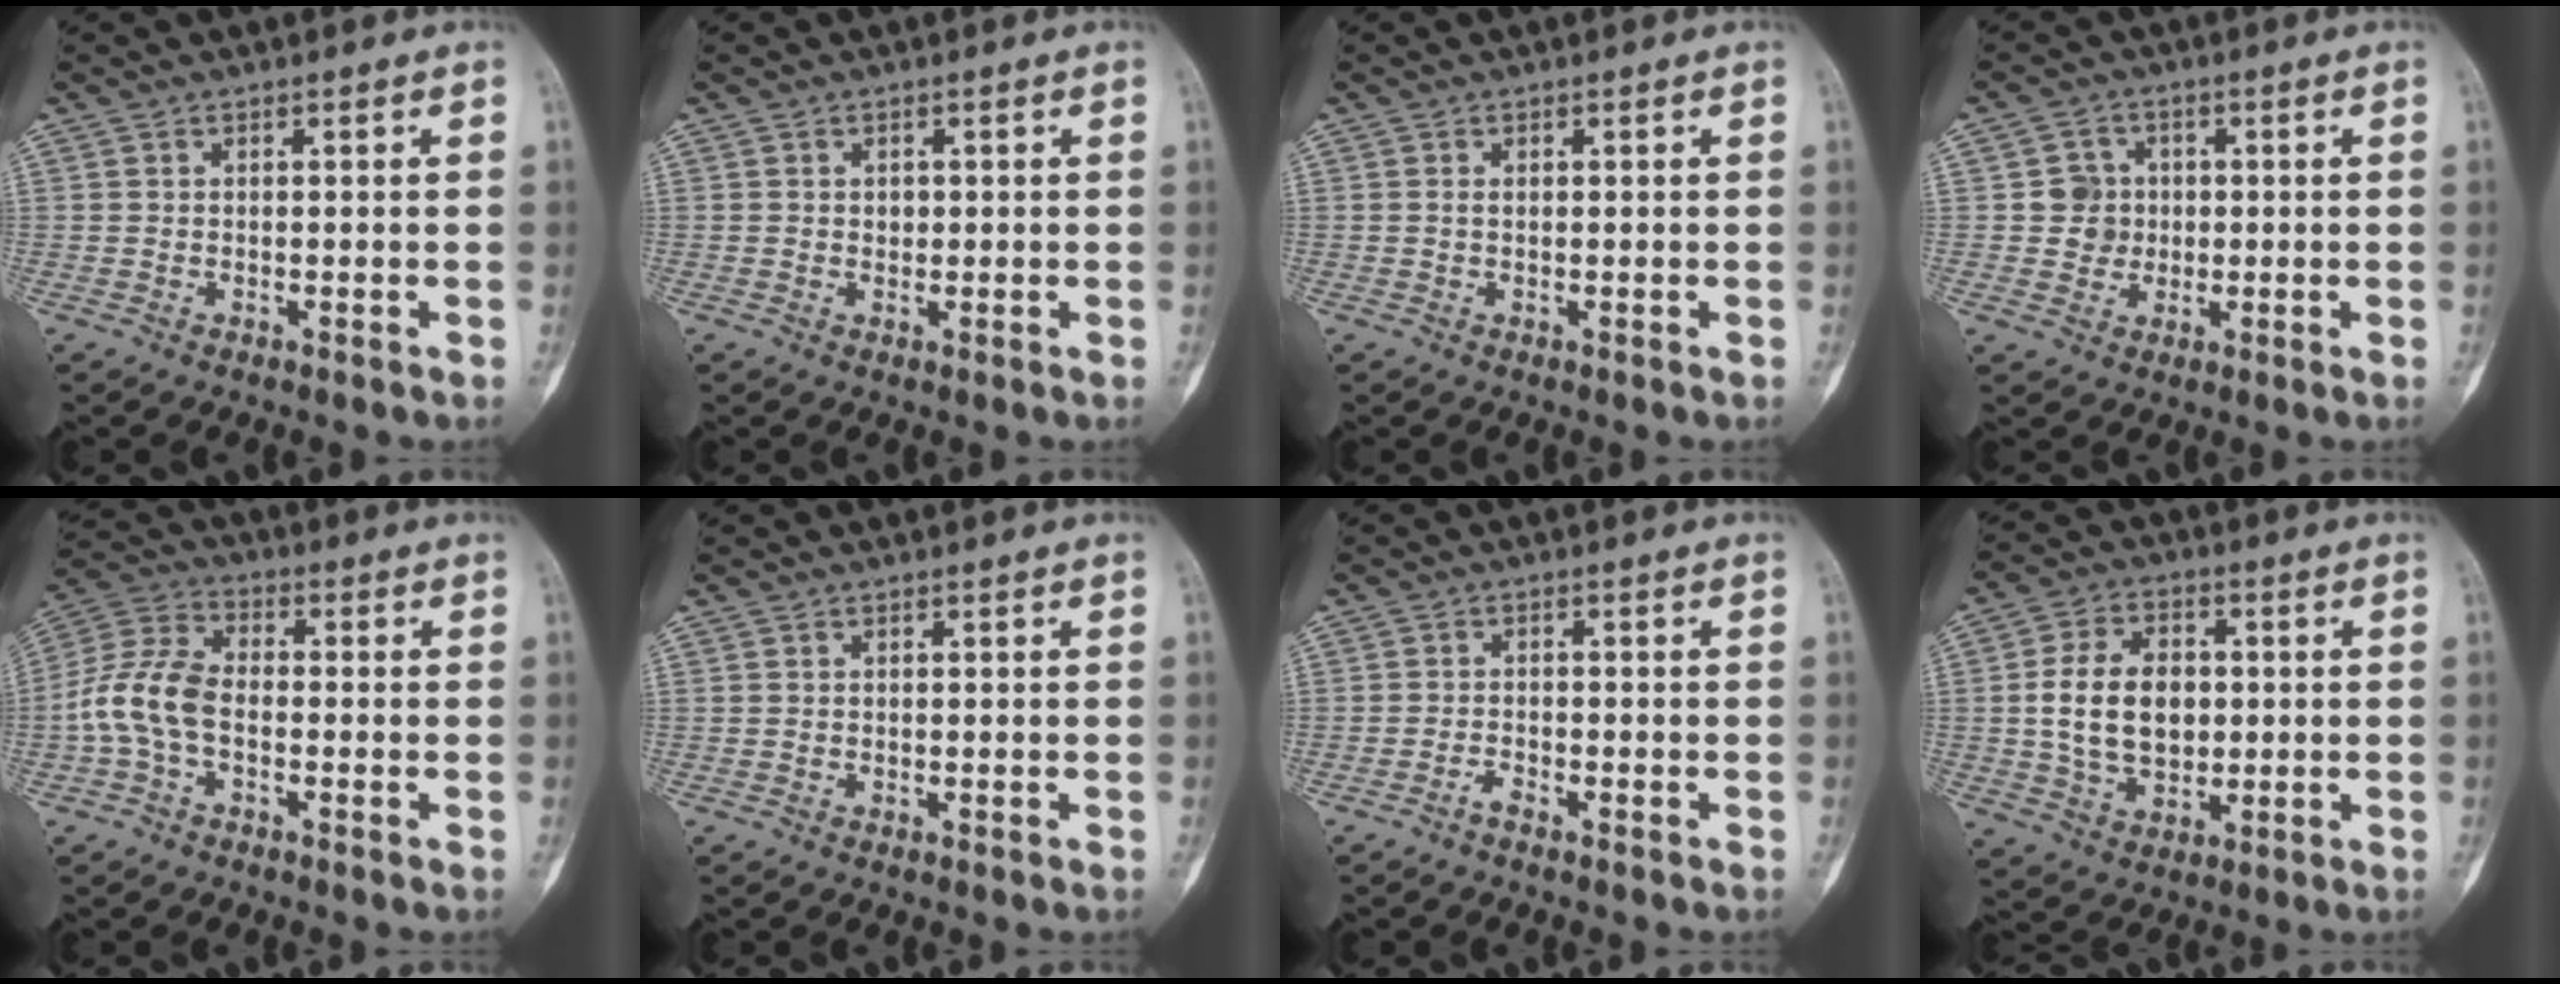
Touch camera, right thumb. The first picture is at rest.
{"total": 1.3, "force": [0.2, 1.1, 0.7], "torque": [-0.001, 0.002, 0.004]}
{"total": 0.6, "force": [0.1, 0.3, 0.4], "torque": [-0.012, 0.004, 0.004]}
{"total": 4.9, "force": [0.2, 4.8, 1.1], "torque": [0.011, 0.009, 0.001]}
{"total": 10.0, "force": [-2.1, 6.0, 7.7], "torque": [-0.164, 0.031, -0.051]}
{"total": 0.0}
{"total": 1.6, "force": [-1.3, 0.3, 0.7], "torque": [-0.018, 0.008, -0.029]}
{"total": 12.8, "force": [0.6, 8.7, 9.3], "torque": [-0.146, 0.004, 0.016]}